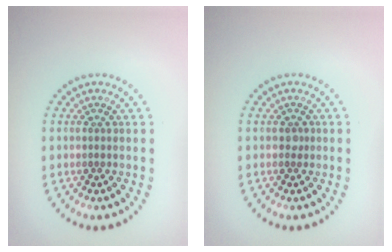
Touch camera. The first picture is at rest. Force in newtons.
{"total": 0.6, "press": 0.5, "slide": 0.3}